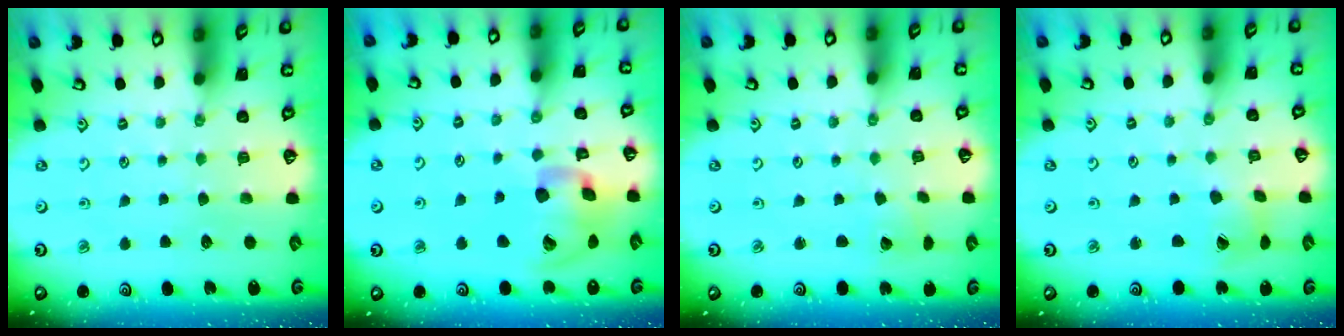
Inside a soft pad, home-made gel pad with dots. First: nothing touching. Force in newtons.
{"total": 17.8, "press": 17.5, "slide": 2.9}
{"total": 1.8, "press": 1.7, "slide": 0.3}
{"total": 4.2, "press": 4.2, "slide": 0.5}